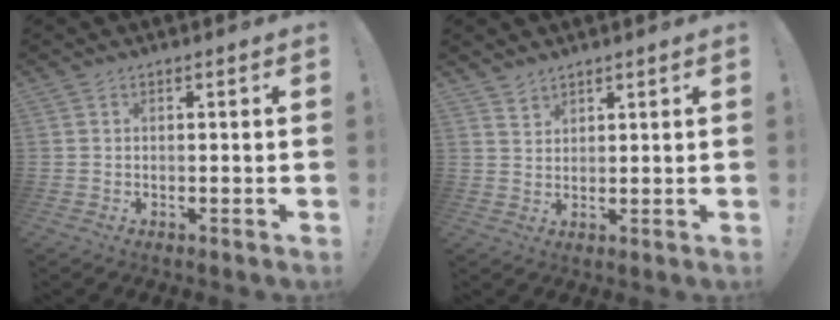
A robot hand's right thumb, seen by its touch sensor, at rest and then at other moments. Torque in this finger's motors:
{"motor_torque": [-0.05, -0.04, -0.08, 0.00, 0.10]}